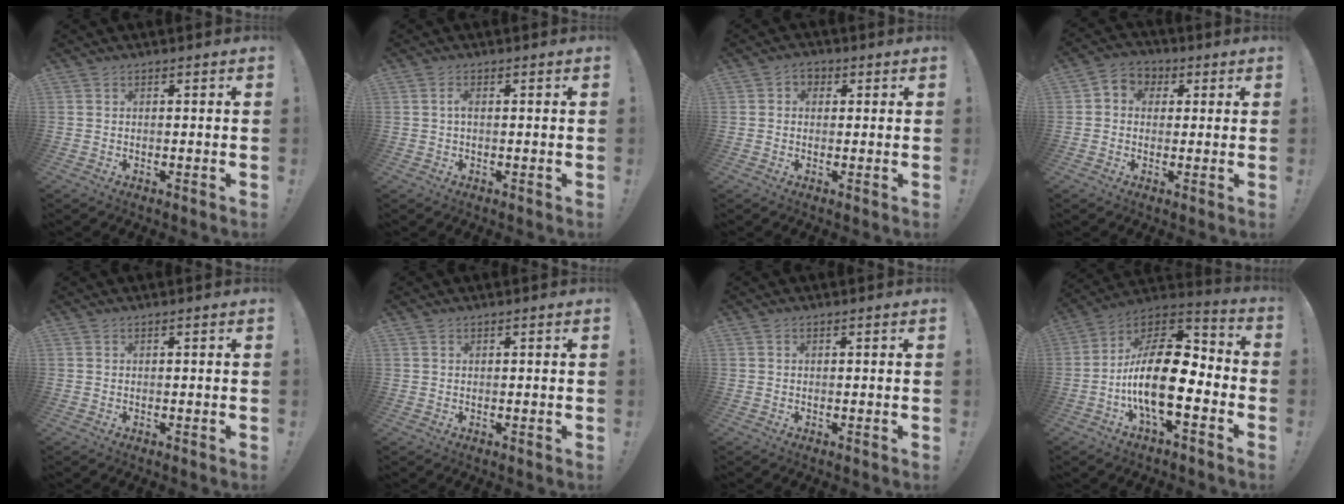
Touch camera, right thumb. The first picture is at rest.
{"total": 1.7, "force": [0.1, 0.8, 1.5], "torque": [-0.028, 0.007, 0.001]}
{"total": 2.9, "force": [0.2, 2.4, 1.5], "torque": [-0.021, 0.003, 0.003]}
{"total": 4.9, "force": [-0.3, 4.6, 1.8], "torque": [-0.019, 0.007, -0.002]}
{"total": 0.0}
{"total": 0.5, "force": [0.5, 0.3, 0.0], "torque": [0.001, 0.001, 0.009]}
{"total": 0.0}
{"total": 21.0, "force": [-3.9, 9.5, 18.3], "torque": [-0.339, 0.015, -0.064]}